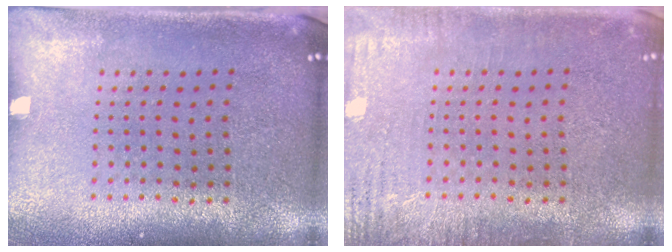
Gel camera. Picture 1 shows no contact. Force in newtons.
{"total": 2.9, "press": 2.9, "slide": 0.4}